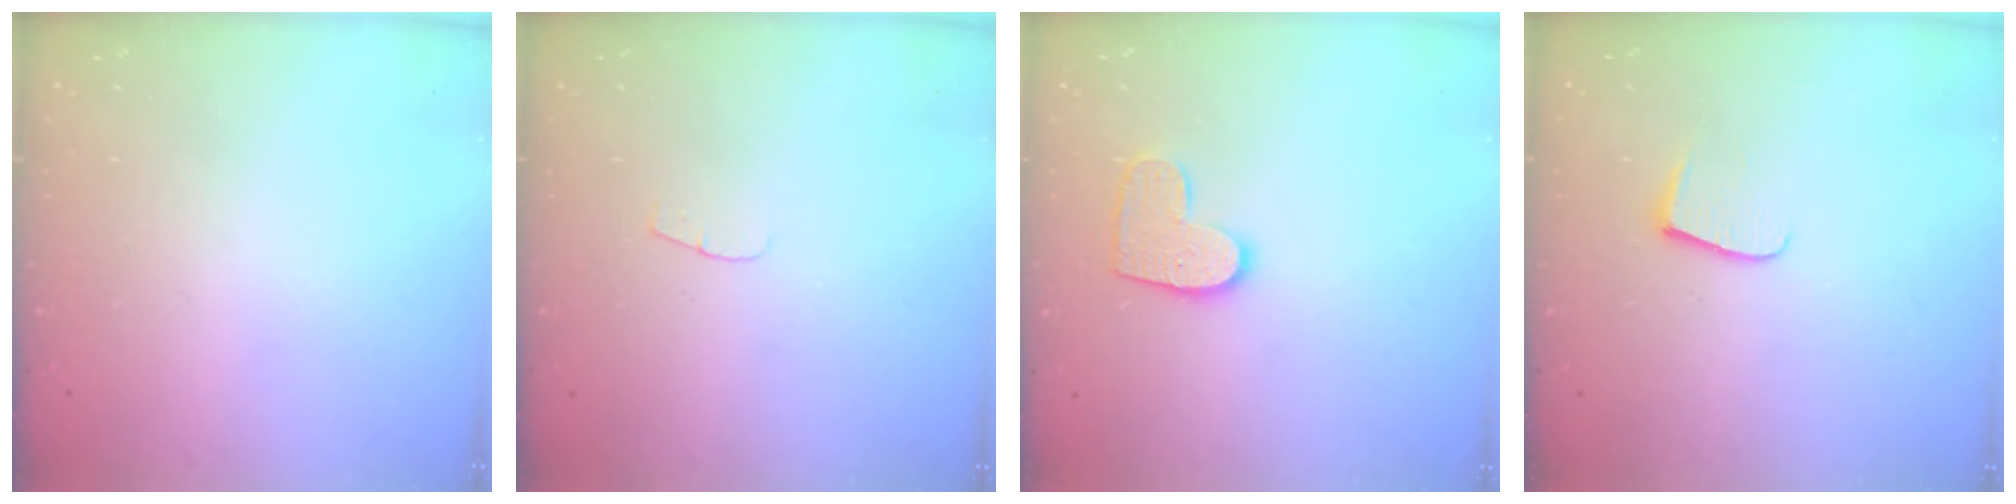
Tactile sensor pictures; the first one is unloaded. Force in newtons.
{"total": 4.1, "press": 4.1, "slide": 0.4}
{"total": 9.9, "press": 9.9, "slide": 0.4}
{"total": 7.7, "press": 7.7, "slide": 0.6}